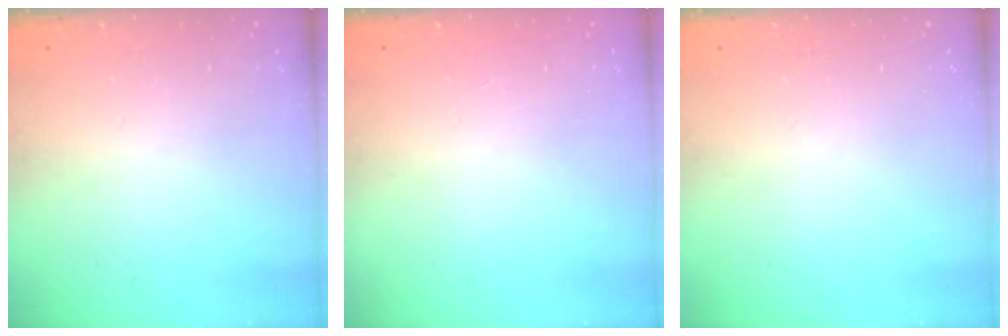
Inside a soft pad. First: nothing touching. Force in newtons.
{"total": 0.0}
{"total": 0.0}